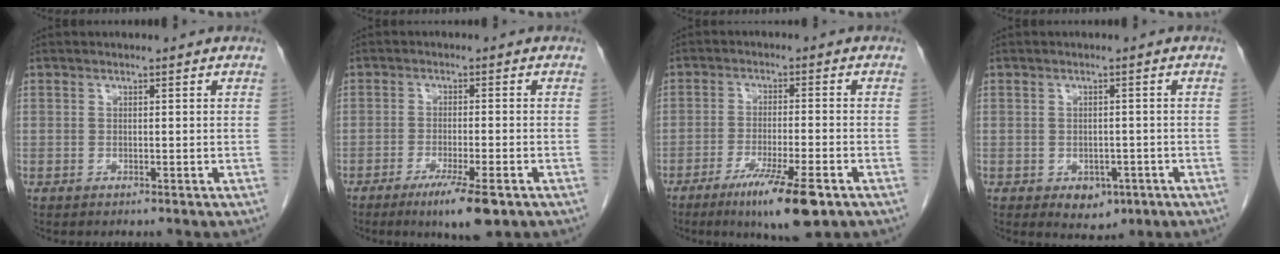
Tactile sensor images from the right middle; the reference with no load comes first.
{"total": 7.0, "force": [-4.2, 0.6, 5.5], "torque": [-0.091, -0.016, -0.065]}
{"total": 9.6, "force": [-5.7, 0.6, 7.7], "torque": [-0.131, -0.023, -0.090]}
{"total": 4.0, "force": [-1.8, 2.7, 2.3], "torque": [-0.025, 0.001, -0.011]}